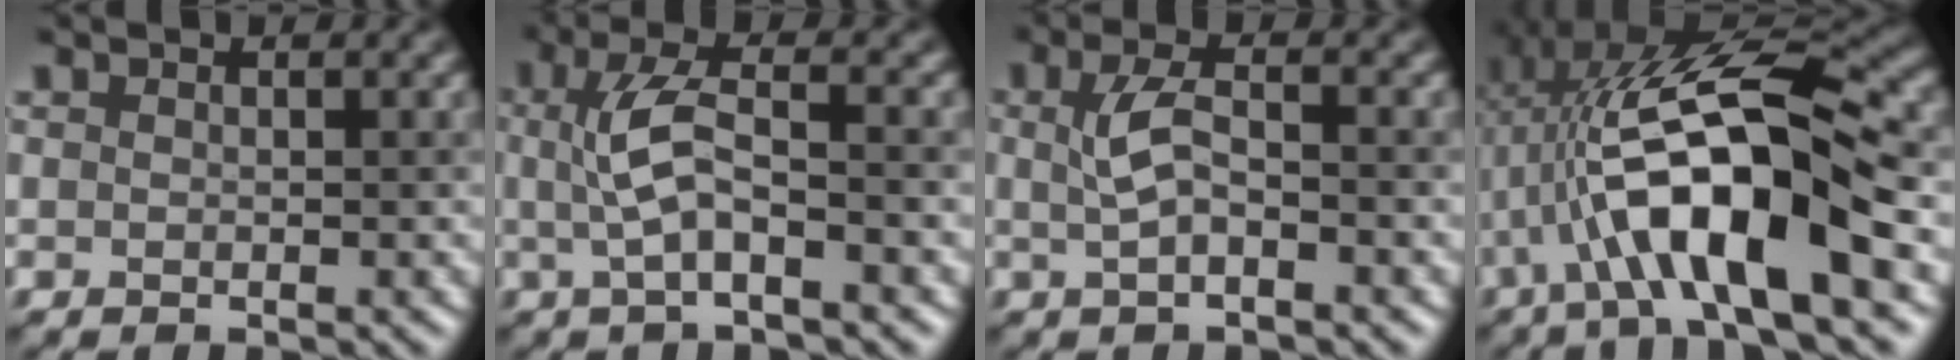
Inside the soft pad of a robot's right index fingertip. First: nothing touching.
{"total": 4.3, "force": [-0.2, 1.0, 4.2], "torque": [-0.090, 0.003, -0.006]}
{"total": 2.9, "force": [-0.1, 0.7, 2.8], "torque": [-0.062, 0.003, -0.005]}
{"total": 12.5, "force": [-2.0, 4.0, 11.7], "torque": [-0.215, 0.018, -0.039]}